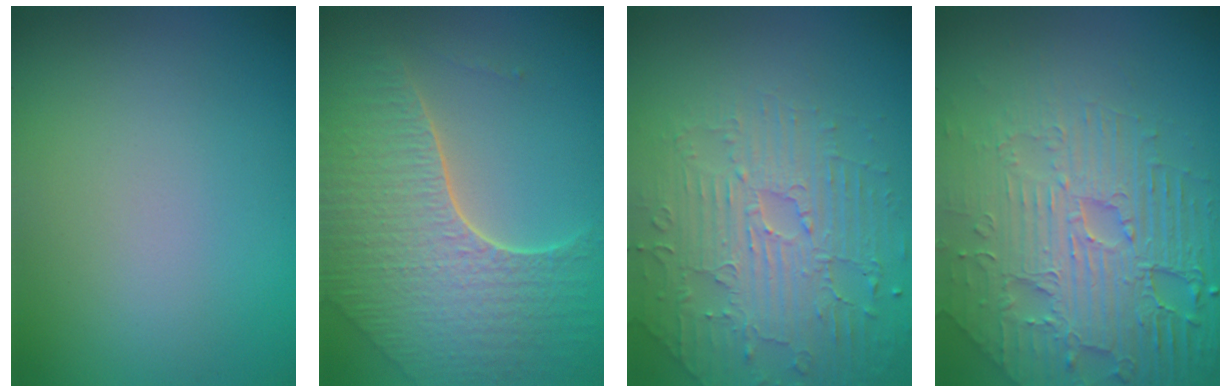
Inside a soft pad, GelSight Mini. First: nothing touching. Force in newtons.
{"total": 6.8, "press": 4.9, "slide": 4.7}
{"total": 4.6, "press": 3.9, "slide": 2.3}
{"total": 6.3, "press": 5.4, "slide": 3.3}